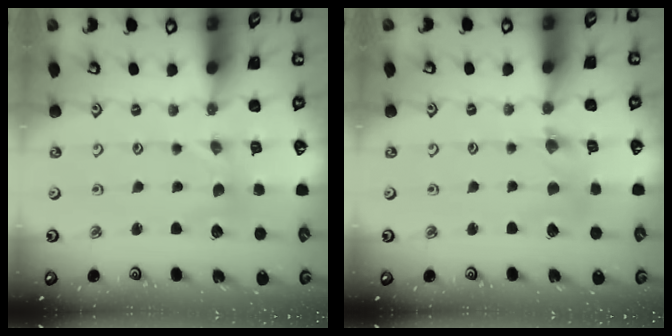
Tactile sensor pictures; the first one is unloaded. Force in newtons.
{"total": 2.1, "press": 2.1, "slide": 0.4}